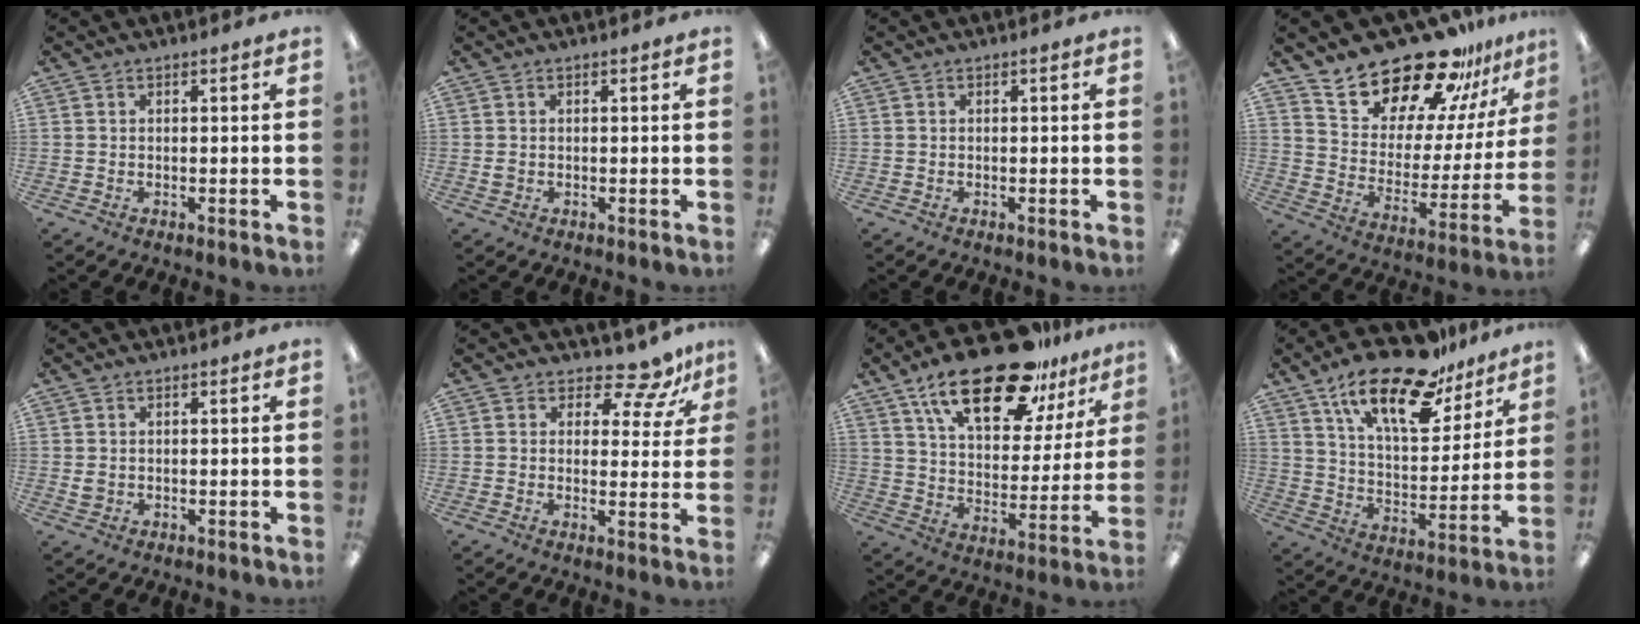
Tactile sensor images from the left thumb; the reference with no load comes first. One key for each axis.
{"total": 1.1, "fx": 0.2, "fy": 0.9, "fz": 0.6, "tx": -0.013, "ty": 0.005, "tz": 0.003}
{"total": 0.0}
{"total": 22.2, "fx": 18.6, "fy": 9.1, "fz": 8.0, "tx": -0.128, "ty": -0.145, "tz": 0.327}
{"total": 1.6, "fx": 0.5, "fy": 1.3, "fz": 0.8, "tx": -0.009, "ty": 0.000, "tz": 0.007}
{"total": 8.2, "fx": 6.6, "fy": 3.1, "fz": 3.8, "tx": -0.049, "ty": -0.045, "tz": 0.114}
{"total": 23.6, "fx": 16.1, "fy": 9.5, "fz": 14.5, "tx": -0.229, "ty": -0.088, "tz": 0.272}
{"total": 20.8, "fx": 14.4, "fy": 8.4, "fz": 12.5, "tx": -0.204, "ty": -0.086, "tz": 0.246}